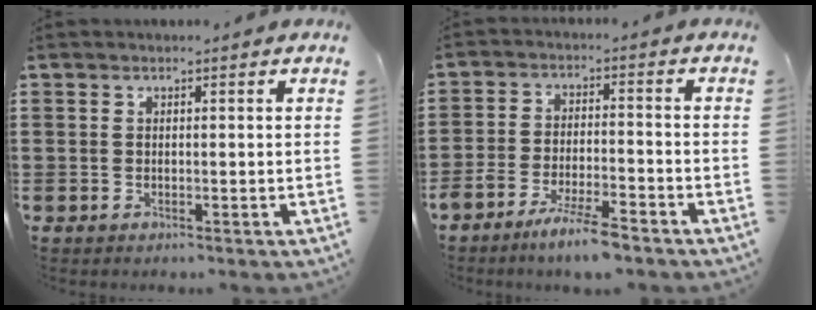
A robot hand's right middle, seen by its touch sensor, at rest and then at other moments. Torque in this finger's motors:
{"motor_torque": [1.36, -0.78, 0.33, 0.07]}